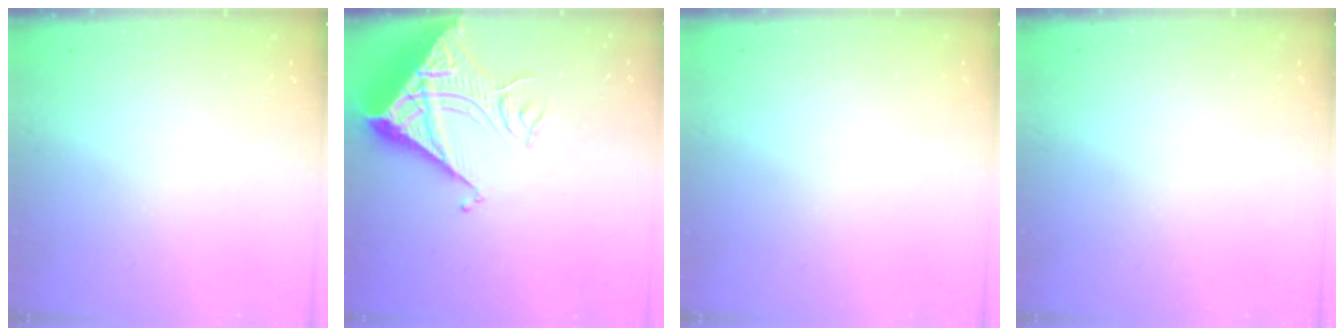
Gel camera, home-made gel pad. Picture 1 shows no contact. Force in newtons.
{"total": 11.1, "press": 11.1, "slide": 1.0}
{"total": 0.0}
{"total": 0.0}